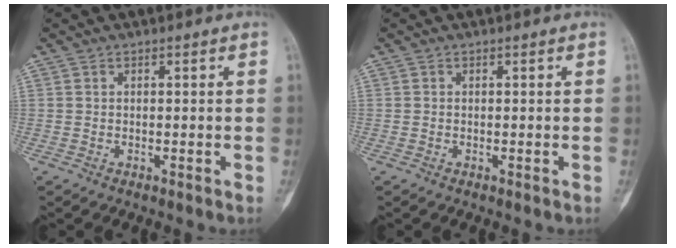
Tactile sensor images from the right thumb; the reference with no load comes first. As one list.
[{"total": 0.0}]